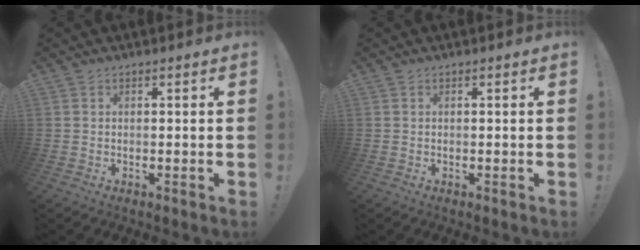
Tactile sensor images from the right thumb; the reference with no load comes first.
{"total": 0.0}